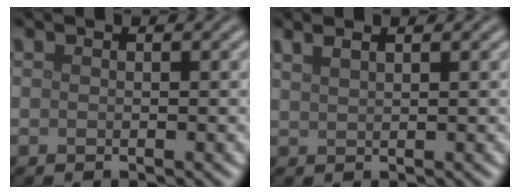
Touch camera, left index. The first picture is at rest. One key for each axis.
{"total": 2.6, "fx": 1.8, "fy": 1.0, "fz": 1.6, "tx": -0.009, "ty": 0.008, "tz": 0.008}